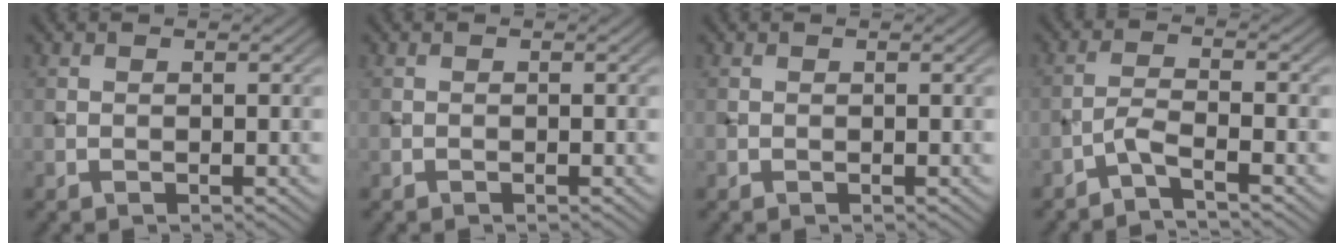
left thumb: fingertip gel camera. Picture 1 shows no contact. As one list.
[{"total": 0.0}, {"total": 0.0}, {"total": 2.9, "force": [-2.2, 0.2, 1.9], "torque": [-0.039, 0.005, -0.057]}]